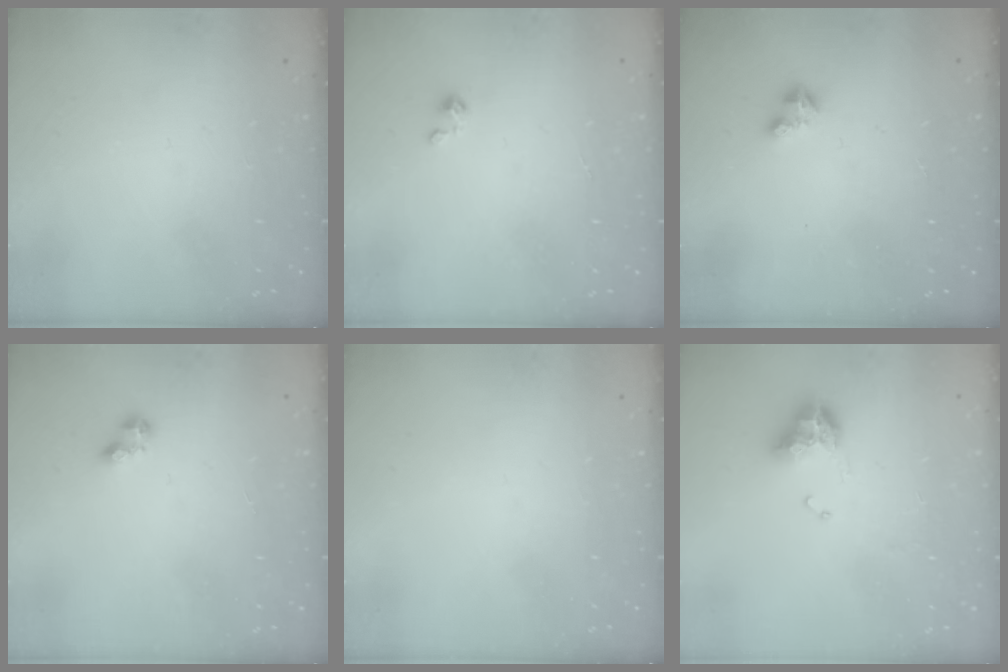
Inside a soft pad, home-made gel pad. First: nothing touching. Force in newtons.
{"total": 2.3, "press": 2.2, "slide": 0.3}
{"total": 1.6, "press": 1.6, "slide": 0.4}
{"total": 3.4, "press": 3.4, "slide": 0.5}
{"total": 0.0}
{"total": 9.1, "press": 9.0, "slide": 1.0}